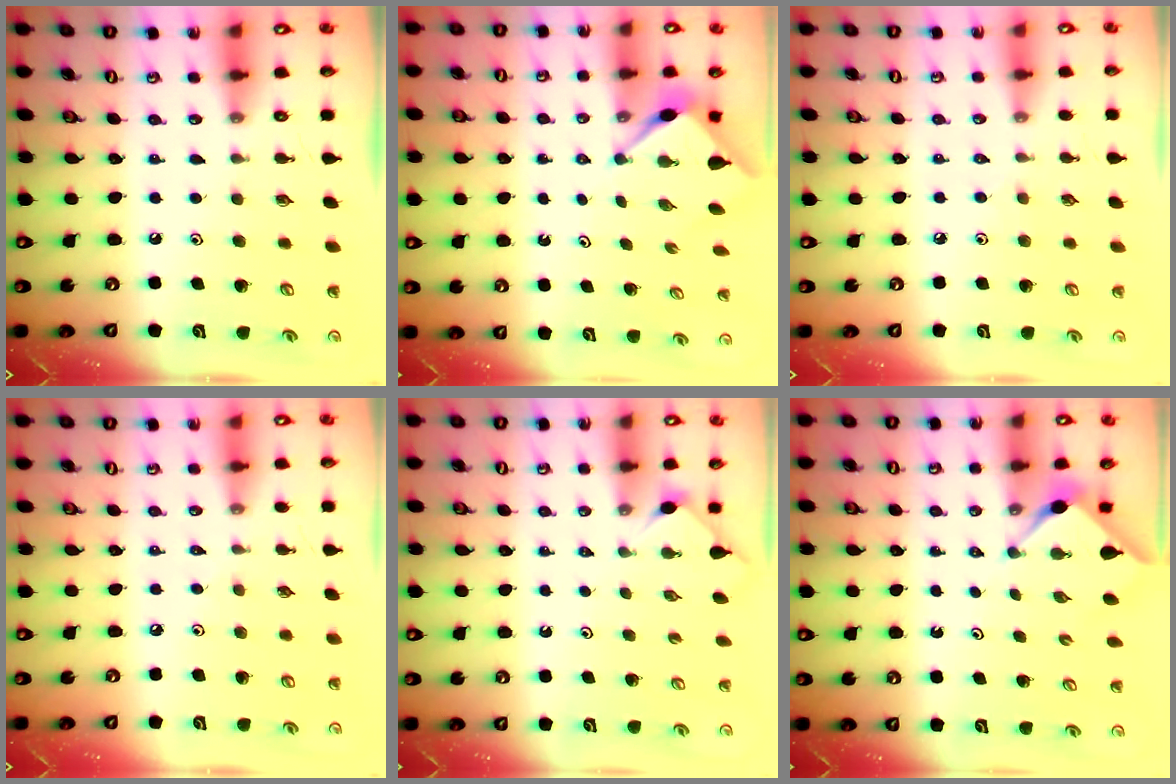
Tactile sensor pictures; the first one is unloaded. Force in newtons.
{"total": 2.9, "press": 2.8, "slide": 0.4}
{"total": 2.9, "press": 2.8, "slide": 0.6}
{"total": 1.7, "press": 1.7, "slide": 0.4}
{"total": 1.7, "press": 1.6, "slide": 0.5}
{"total": 2.9, "press": 2.9, "slide": 0.4}